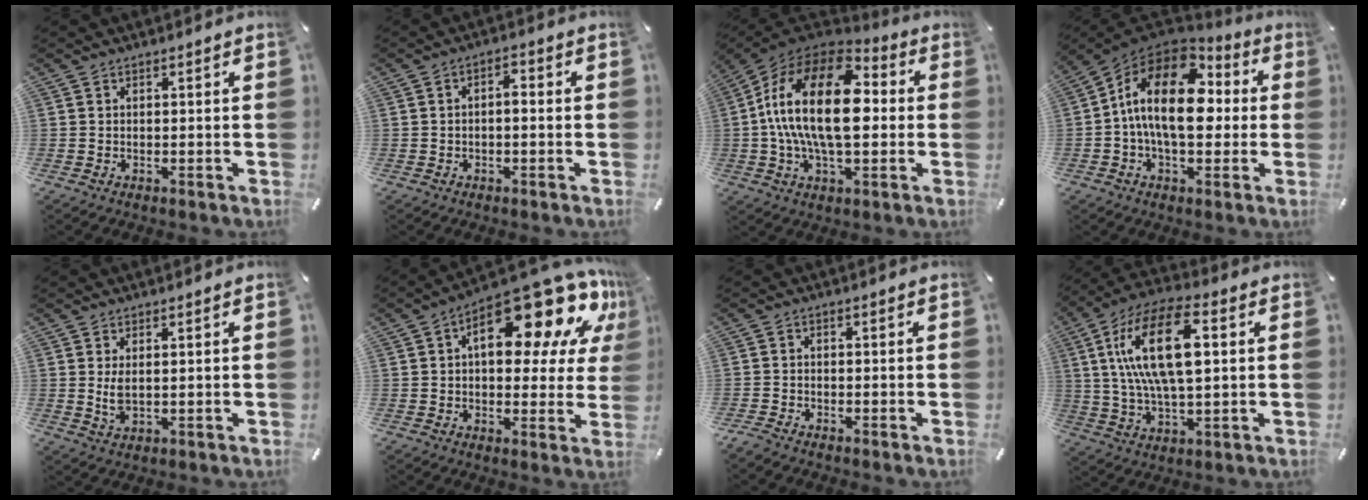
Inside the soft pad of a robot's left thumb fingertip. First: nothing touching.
{"total": 2.6, "force": [-0.9, 1.3, 2.1], "torque": [-0.039, 0.010, -0.018]}
{"total": 24.2, "force": [0.9, 13.0, 20.4], "torque": [-0.405, 0.006, 0.009]}
{"total": 18.7, "force": [1.1, 11.3, 14.8], "torque": [-0.277, 0.005, 0.014]}
{"total": 3.4, "force": [0.6, 1.3, 3.1], "torque": [-0.075, -0.005, 0.006]}
{"total": 21.1, "force": [10.3, 9.6, 15.7], "torque": [-0.217, -0.074, 0.170]}
{"total": 1.7, "force": [-1.6, 0.3, 0.6], "torque": [-0.017, 0.003, -0.033]}
{"total": 18.5, "force": [4.6, 8.2, 15.9], "torque": [-0.335, -0.001, 0.069]}